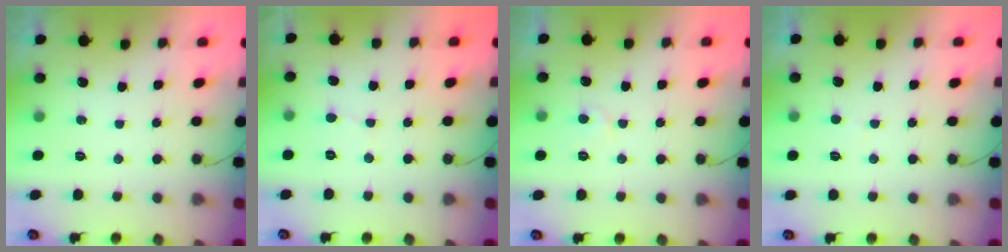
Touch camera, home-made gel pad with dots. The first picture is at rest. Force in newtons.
{"total": 2.1, "press": 2.1, "slide": 0.2}
{"total": 3.5, "press": 3.5, "slide": 0.4}
{"total": 2.1, "press": 2.1, "slide": 0.2}